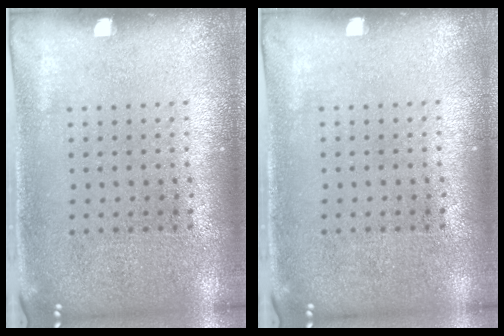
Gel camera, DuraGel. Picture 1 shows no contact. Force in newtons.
{"total": 0.0}